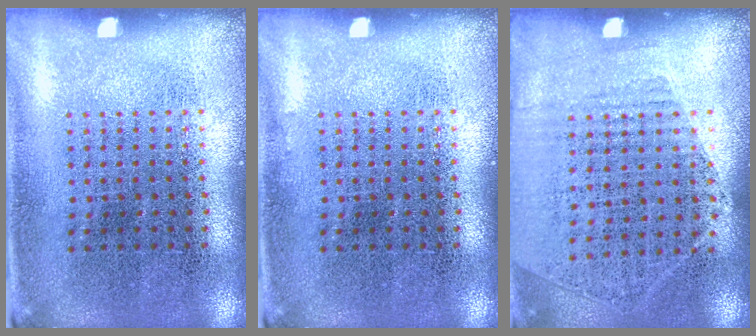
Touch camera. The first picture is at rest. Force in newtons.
{"total": 0.0}
{"total": 1.2, "press": 1.0, "slide": 0.7}